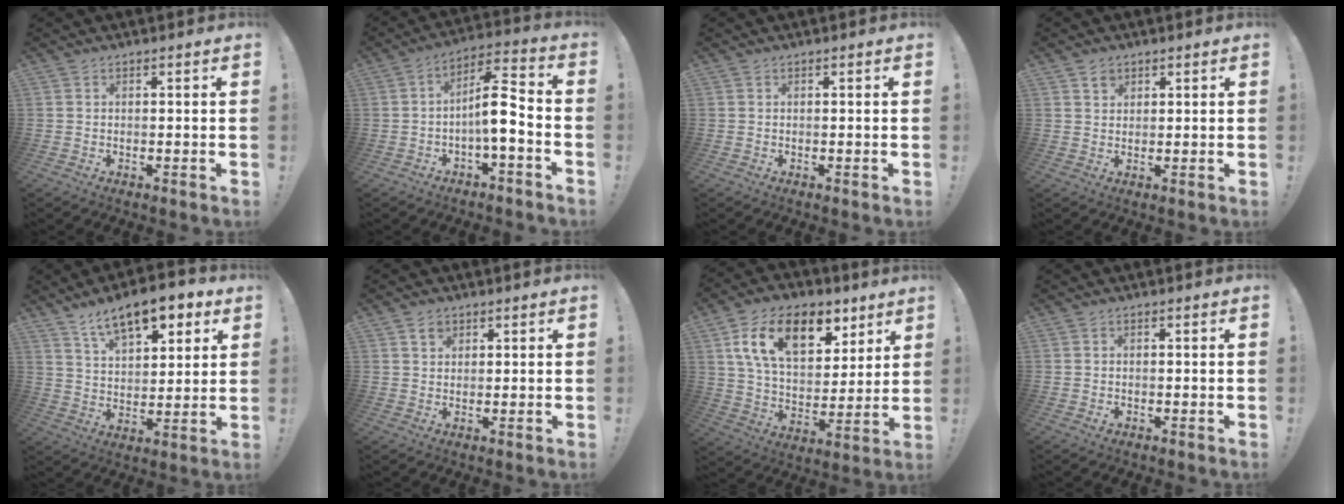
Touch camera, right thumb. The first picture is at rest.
{"total": 10.9, "force": [-2.5, 3.8, 9.9], "torque": [-0.156, 0.013, -0.046]}
{"total": 0.0}
{"total": 2.6, "force": [1.7, 1.8, 0.6], "torque": [0.007, -0.012, 0.028]}
{"total": 13.9, "force": [8.8, 6.3, 8.6], "torque": [-0.129, -0.051, 0.155]}
{"total": 2.9, "force": [1.7, 2.1, 1.1], "torque": [-0.002, -0.007, 0.027]}
{"total": 19.8, "force": [9.5, 11.8, 12.7], "torque": [-0.201, -0.032, 0.169]}
{"total": 0.7, "force": [-0.1, 0.7, 0.1], "torque": [0.007, -0.002, -0.003]}